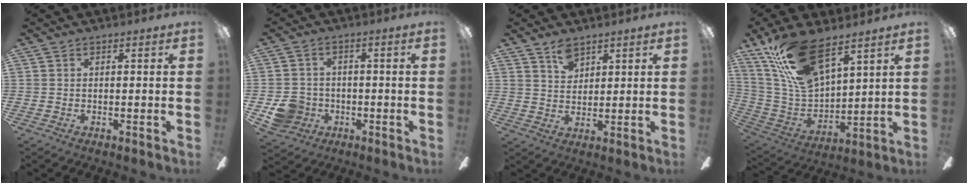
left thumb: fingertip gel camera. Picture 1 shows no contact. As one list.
[{"total": 7.0, "force": [-2.2, 6.3, 2.1], "torque": [-0.051, 0.019, -0.038]}, {"total": 5.4, "force": [4.0, 3.0, 2.1], "torque": [-0.027, -0.016, 0.072]}, {"total": 18.6, "force": [13.1, 7.2, 11.2], "torque": [-0.232, -0.067, 0.236]}]